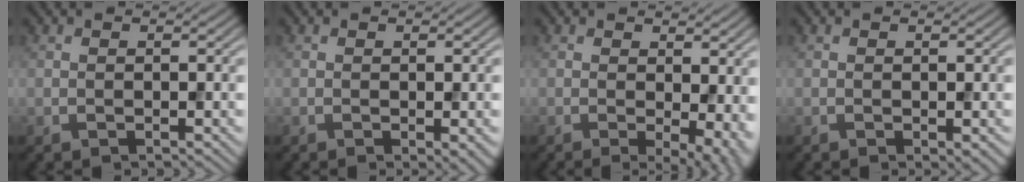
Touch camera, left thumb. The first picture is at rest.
{"total": 1.7, "force": [-0.4, 0.3, 1.6], "torque": [-0.022, -0.007, -0.006]}
{"total": 5.5, "force": [0.1, 2.0, 5.2], "torque": [-0.075, -0.009, 0.005]}
{"total": 1.2, "force": [-0.3, 0.3, 1.1], "torque": [-0.016, -0.007, -0.004]}